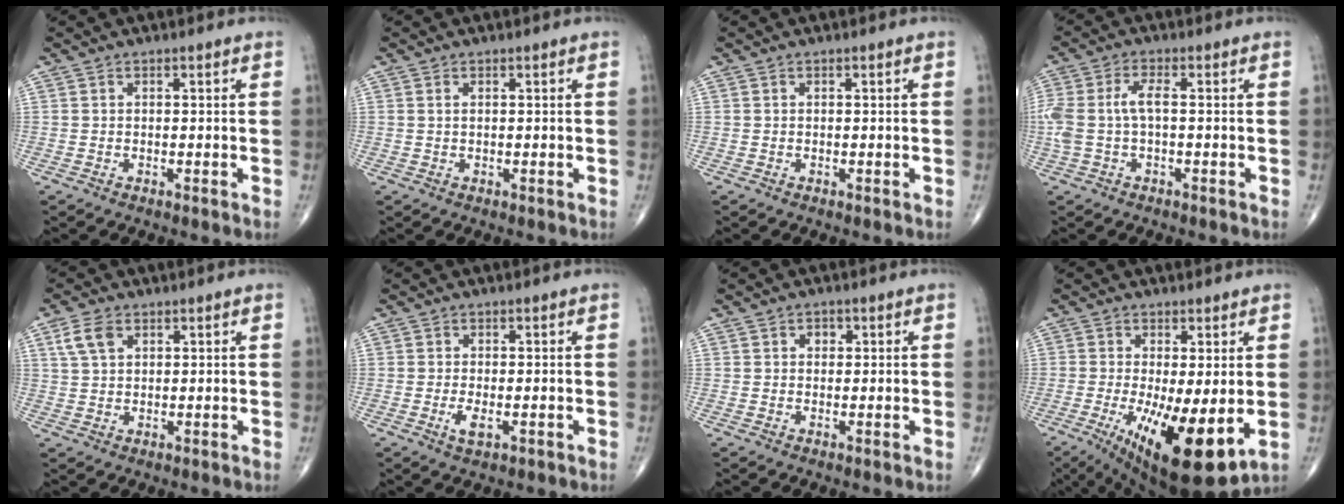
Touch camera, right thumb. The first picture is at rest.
{"total": 0.6, "force": [0.3, 0.2, 0.5], "torque": [-0.013, 0.004, 0.006]}
{"total": 0.0}
{"total": 6.3, "force": [-0.1, 2.6, 5.7], "torque": [-0.157, 0.019, 0.000]}
{"total": 4.7, "force": [2.1, 2.8, 3.1], "torque": [-0.060, 0.002, 0.045]}
{"total": 2.7, "force": [-0.8, 1.1, 2.3], "torque": [-0.046, -0.005, -0.015]}
{"total": 1.6, "force": [0.5, 1.3, 0.8], "torque": [0.001, 0.001, 0.002]}
{"total": 15.4, "force": [-3.4, 4.7, 14.2], "torque": [-0.227, -0.030, -0.037]}